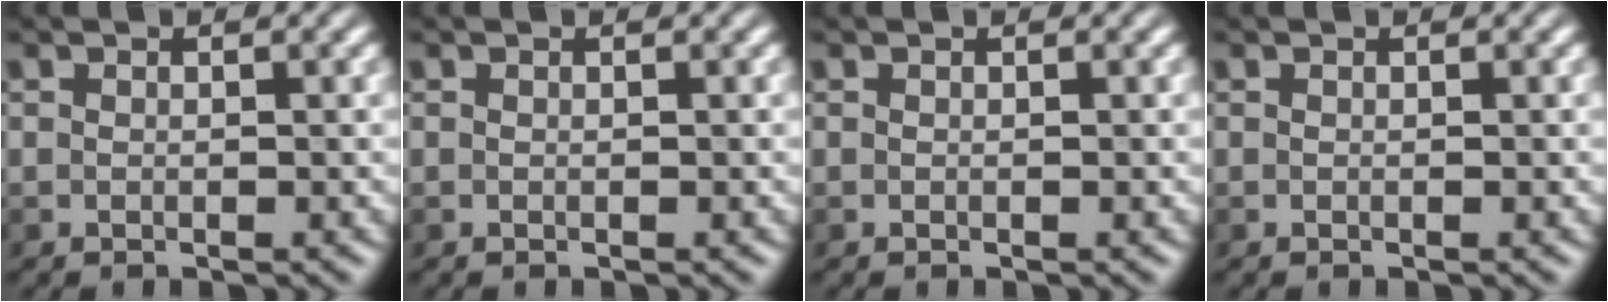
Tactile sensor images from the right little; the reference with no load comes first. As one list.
[{"total": 0.0}, {"total": 0.0}, {"total": 0.0}]